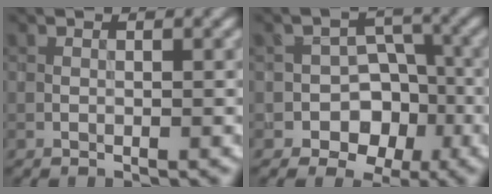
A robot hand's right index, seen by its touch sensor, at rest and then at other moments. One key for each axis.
{"total": 7.1, "fx": -3.1, "fy": 5.8, "fz": 2.6, "tx": -0.002, "ty": 0.005, "tz": -0.072}